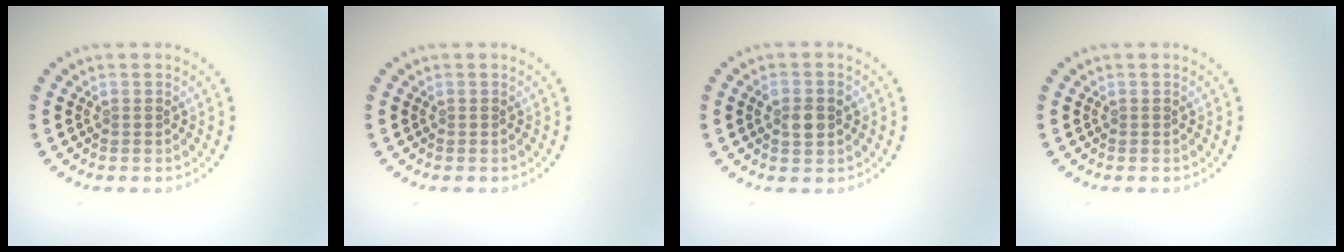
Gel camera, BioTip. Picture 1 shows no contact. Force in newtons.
{"total": 0.0}
{"total": 2.4, "press": 2.4, "slide": 0.2}
{"total": 0.0}